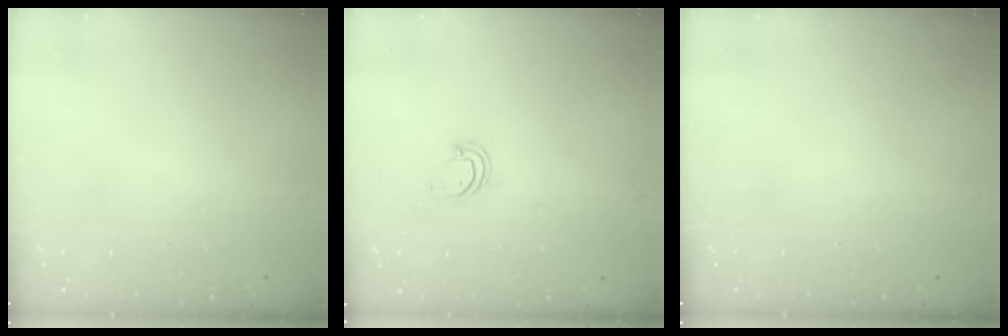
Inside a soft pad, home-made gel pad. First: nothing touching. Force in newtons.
{"total": 3.9, "press": 3.9, "slide": 0.4}
{"total": 0.0}